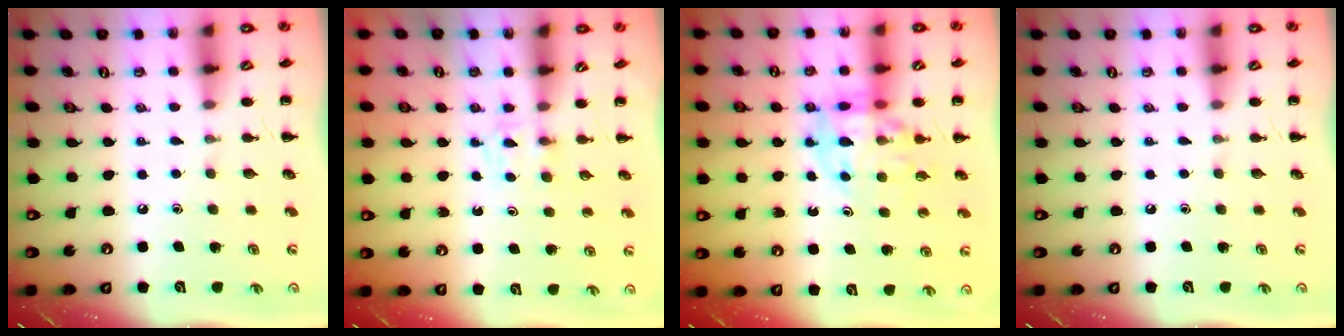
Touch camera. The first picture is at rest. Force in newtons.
{"total": 3.1, "press": 2.8, "slide": 1.3}
{"total": 11.6, "press": 11.1, "slide": 3.5}
{"total": 0.0}